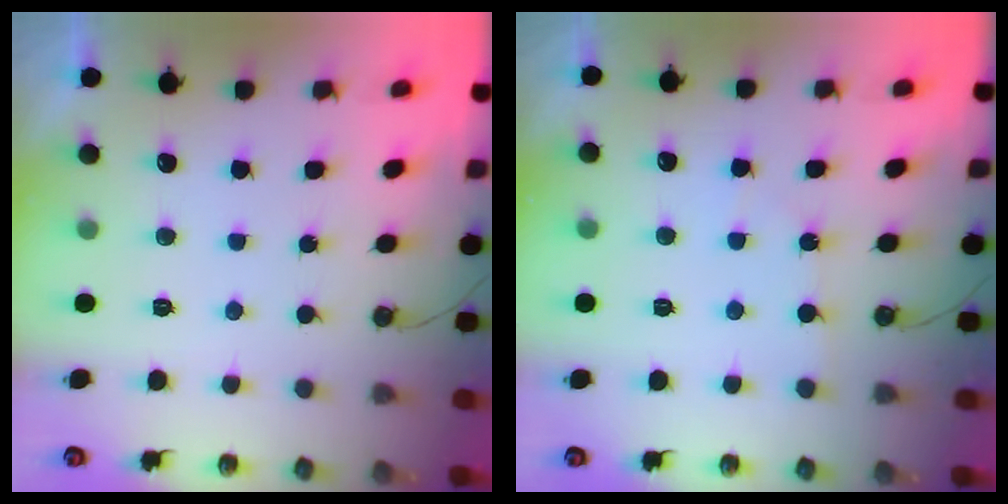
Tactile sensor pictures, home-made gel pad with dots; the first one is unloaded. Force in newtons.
{"total": 3.0, "press": 2.9, "slide": 0.4}